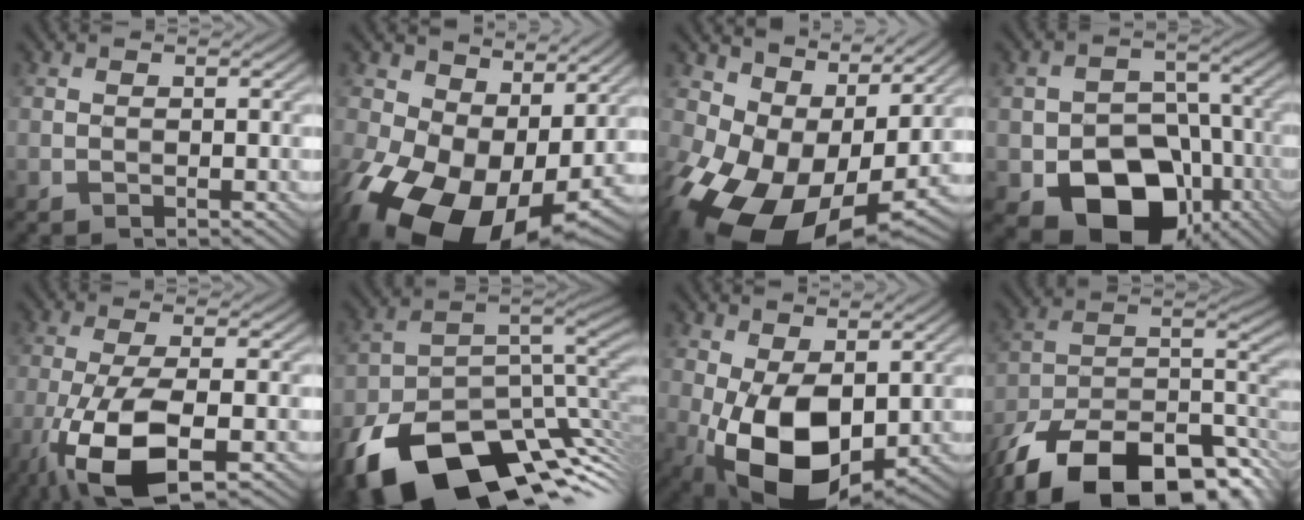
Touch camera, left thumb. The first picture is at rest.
{"total": 18.6, "force": [-2.0, 12.6, 13.5], "torque": [-0.258, -0.041, -0.002]}
{"total": 14.8, "force": [0.7, 10.2, 10.7], "torque": [-0.198, -0.032, 0.040]}
{"total": 14.3, "force": [-6.4, 10.0, 8.0], "torque": [-0.118, -0.035, -0.112]}
{"total": 10.7, "force": [-4.4, 3.3, 9.3], "torque": [-0.195, -0.013, -0.081]}
{"total": 16.9, "force": [-7.4, 10.1, 11.2], "torque": [-0.212, -0.041, -0.106]}
{"total": 13.0, "force": [-1.5, 7.6, 10.4], "torque": [-0.212, -0.022, -0.017]}
{"total": 19.3, "force": [-12.7, 8.8, 11.6], "torque": [-0.225, -0.033, -0.198]}